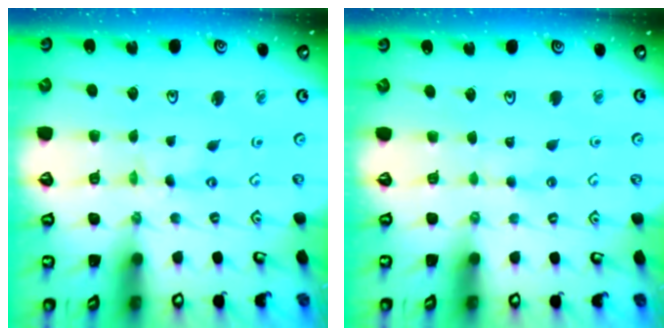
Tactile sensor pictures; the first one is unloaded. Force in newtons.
{"total": 1.3, "press": 1.3, "slide": 0.2}